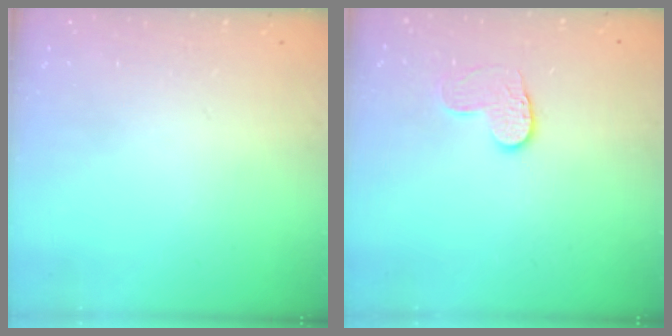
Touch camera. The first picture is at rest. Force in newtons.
{"total": 6.6, "press": 6.6, "slide": 0.3}